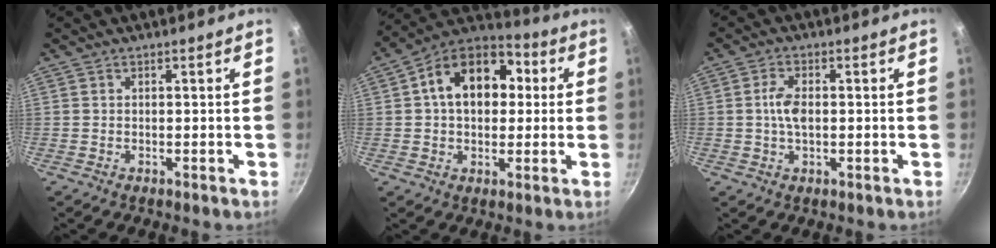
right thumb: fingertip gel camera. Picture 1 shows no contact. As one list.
[{"total": 16.6, "force": [2.9, 11.7, 11.5], "torque": [-0.146, 0.030, 0.025]}, {"total": 4.4, "force": [0.0, 2.4, 3.7], "torque": [-0.070, 0.009, -0.004]}]